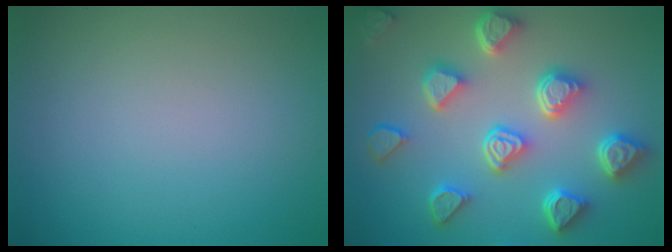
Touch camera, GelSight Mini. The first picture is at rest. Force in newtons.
{"total": 7.2, "press": 5.8, "slide": 4.3}